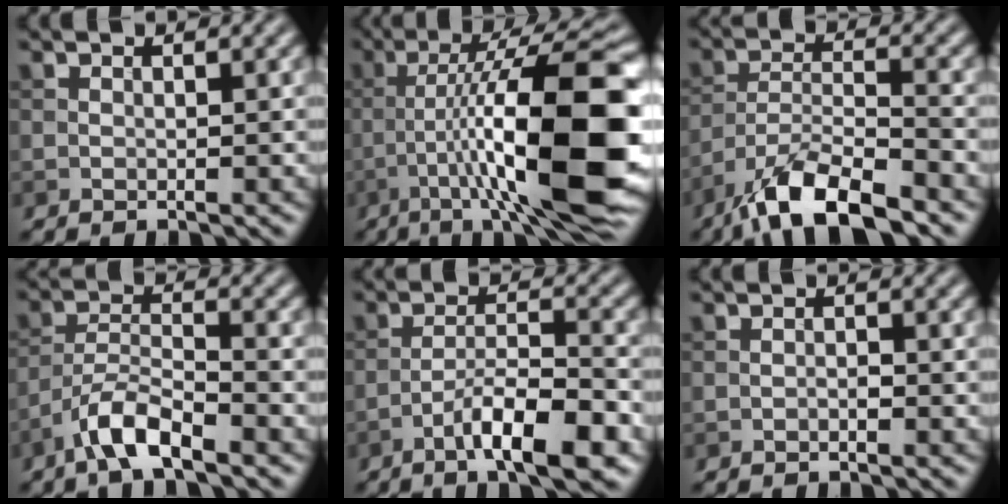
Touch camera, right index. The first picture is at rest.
{"total": 15.1, "force": [-3.7, 3.1, 14.3], "torque": [-0.219, 0.019, -0.053]}
{"total": 8.9, "force": [-6.5, 2.4, 5.6], "torque": [-0.094, -0.004, -0.126]}
{"total": 4.8, "force": [-3.4, 1.1, 3.2], "torque": [-0.060, 0.006, -0.073]}
{"total": 7.2, "force": [-4.2, 1.5, 5.6], "torque": [-0.091, 0.010, -0.071]}
{"total": 0.7, "force": [-0.4, 0.2, 0.5], "torque": [-0.009, 0.002, -0.006]}